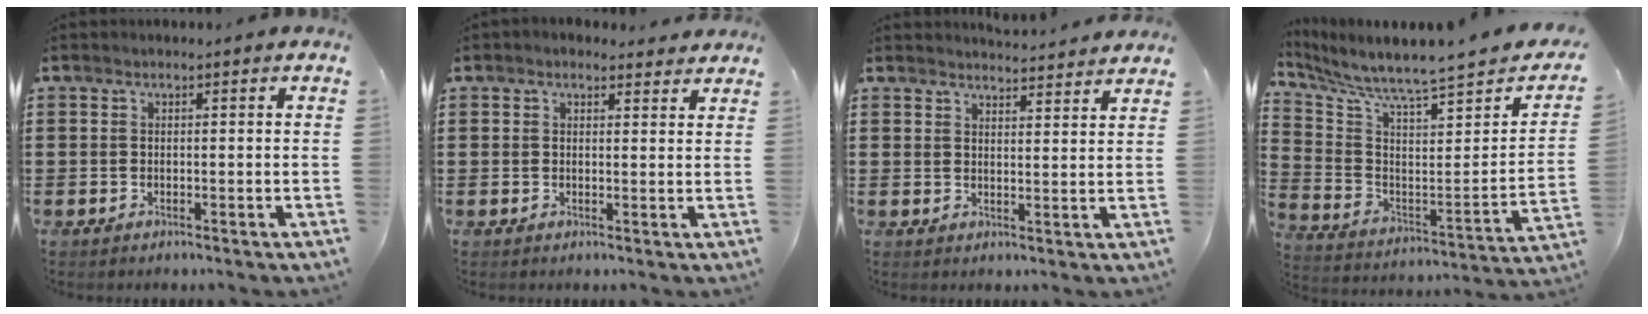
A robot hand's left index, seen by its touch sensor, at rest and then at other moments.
{"total": 1.9, "force": [1.7, 0.7, 0.3], "torque": [-0.011, 0.006, 0.032]}
{"total": 3.3, "force": [3.3, -0.2, 0.1], "torque": [-0.002, -0.019, 0.058]}
{"total": 4.7, "force": [4.4, -0.7, 1.6], "torque": [-0.062, -0.062, 0.065]}